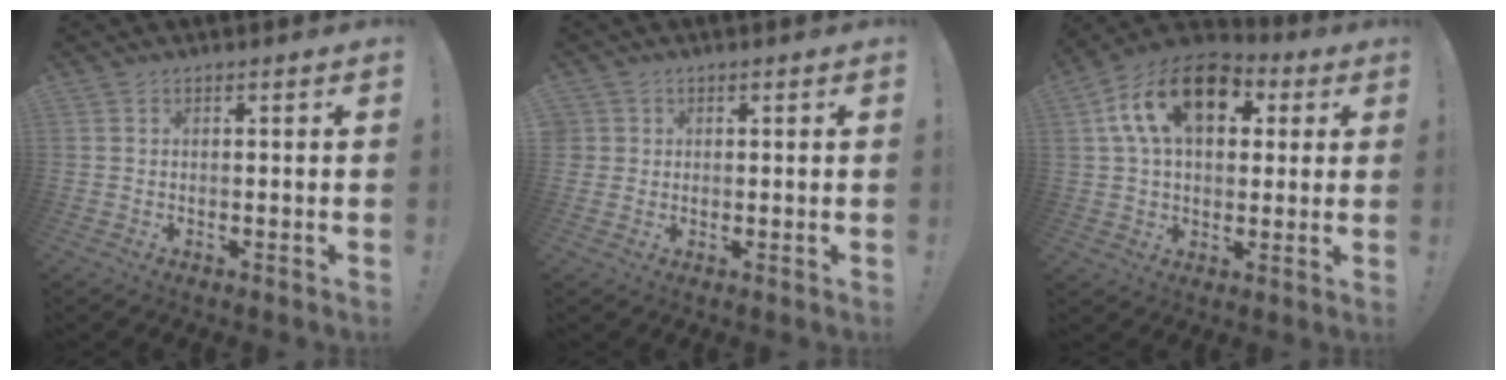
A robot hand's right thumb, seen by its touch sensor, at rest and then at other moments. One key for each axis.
{"total": 2.1, "fx": 0.6, "fy": 2.0, "fz": 0.0, "tx": -0.001, "ty": 0.000, "tz": 0.013}
{"total": 18.6, "fx": 6.4, "fy": 11.7, "fz": 13.0, "tx": -0.211, "ty": -0.009, "tz": 0.113}